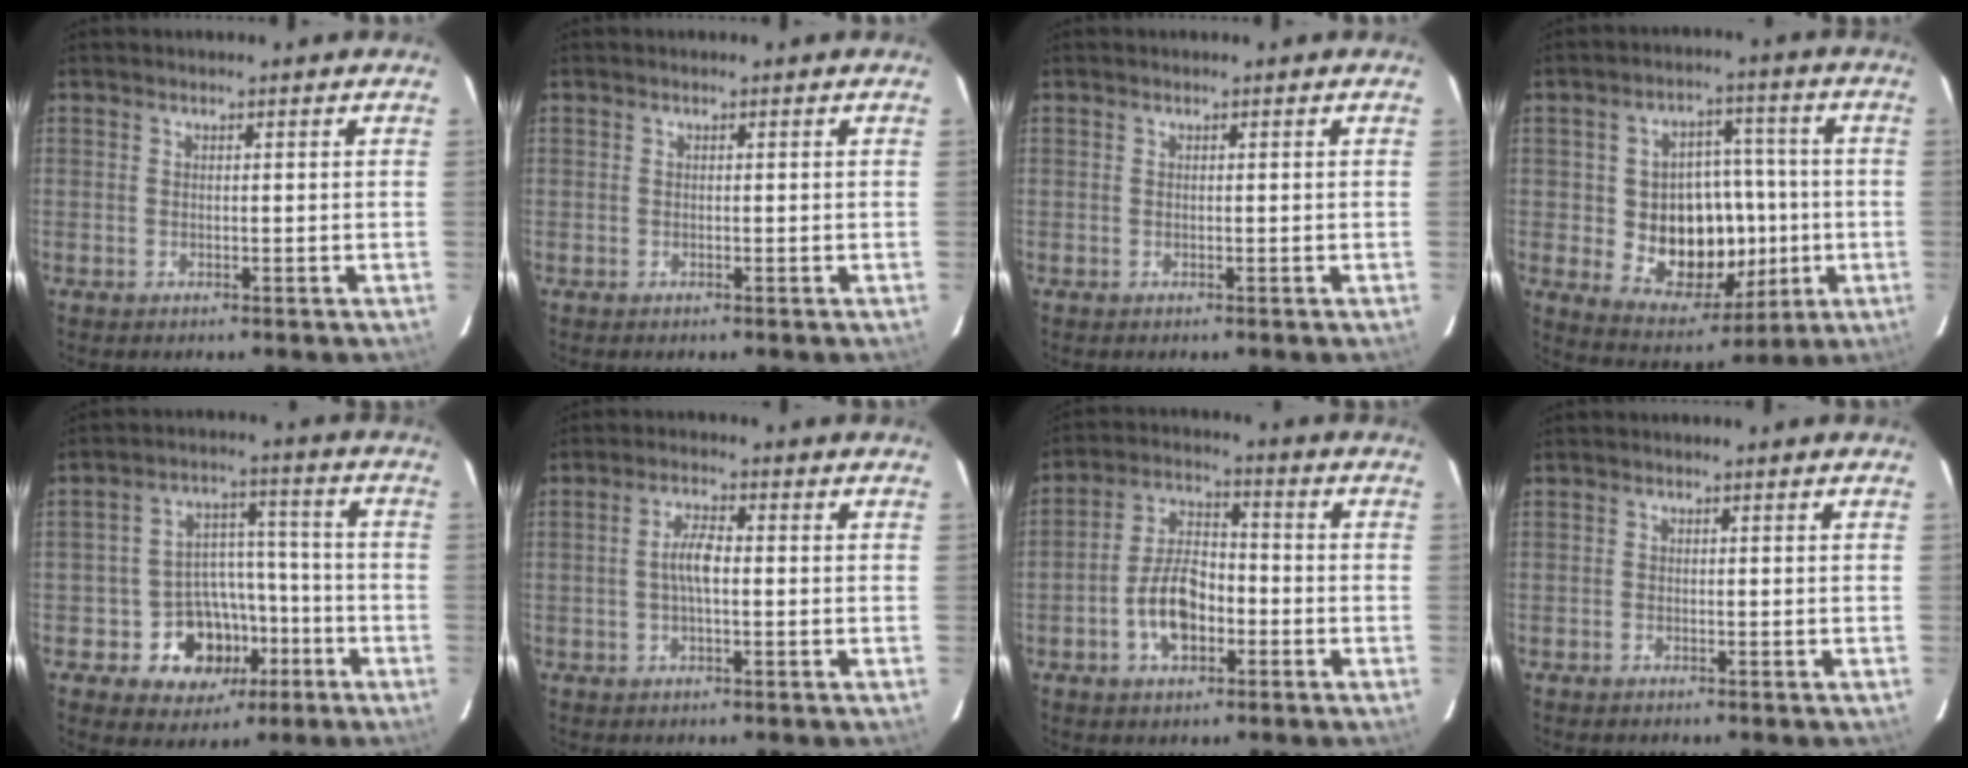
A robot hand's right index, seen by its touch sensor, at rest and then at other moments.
{"total": 0.0}
{"total": 0.0}
{"total": 15.0, "force": [-2.2, 11.5, 9.4], "torque": [-0.181, 0.010, -0.010]}
{"total": 11.7, "force": [-5.3, 9.4, 4.6], "torque": [-0.092, 0.038, -0.062]}
{"total": 4.0, "force": [-0.4, 1.2, 3.8], "torque": [-0.076, 0.008, -0.007]}
{"total": 9.5, "force": [-3.5, 5.2, 7.1], "torque": [-0.142, 0.018, -0.058]}
{"total": 0.6, "force": [-0.5, 0.3, 0.0], "torque": [-0.001, 0.002, -0.009]}